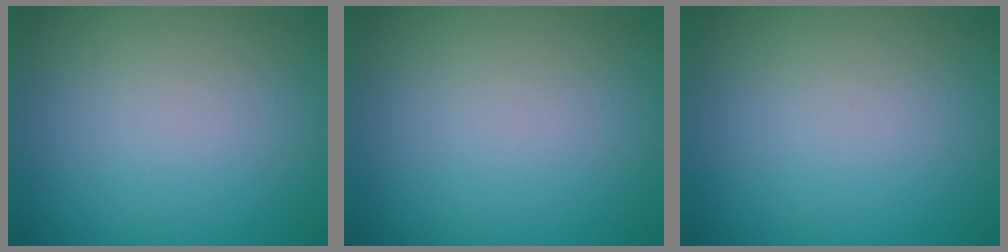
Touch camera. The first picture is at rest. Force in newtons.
{"total": 0.0}
{"total": 0.0}